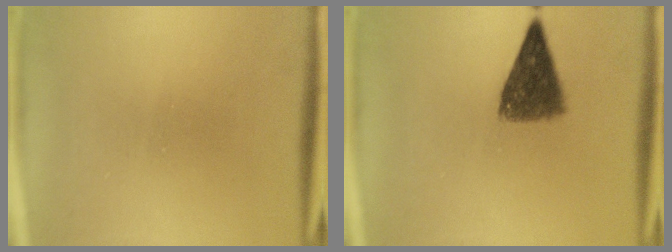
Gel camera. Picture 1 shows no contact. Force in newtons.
{"total": 7.3}